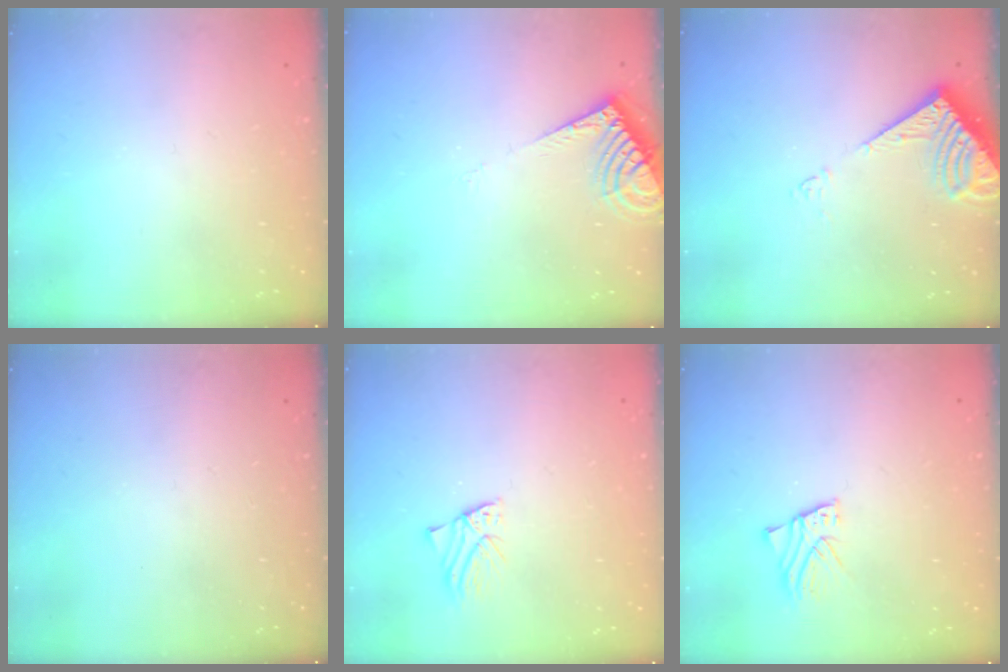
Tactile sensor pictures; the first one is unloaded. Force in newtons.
{"total": 8.0, "press": 8.0, "slide": 0.8}
{"total": 8.8, "press": 8.8, "slide": 0.9}
{"total": 0.0}
{"total": 1.6, "press": 1.6, "slide": 0.1}
{"total": 2.3, "press": 2.3, "slide": 0.1}